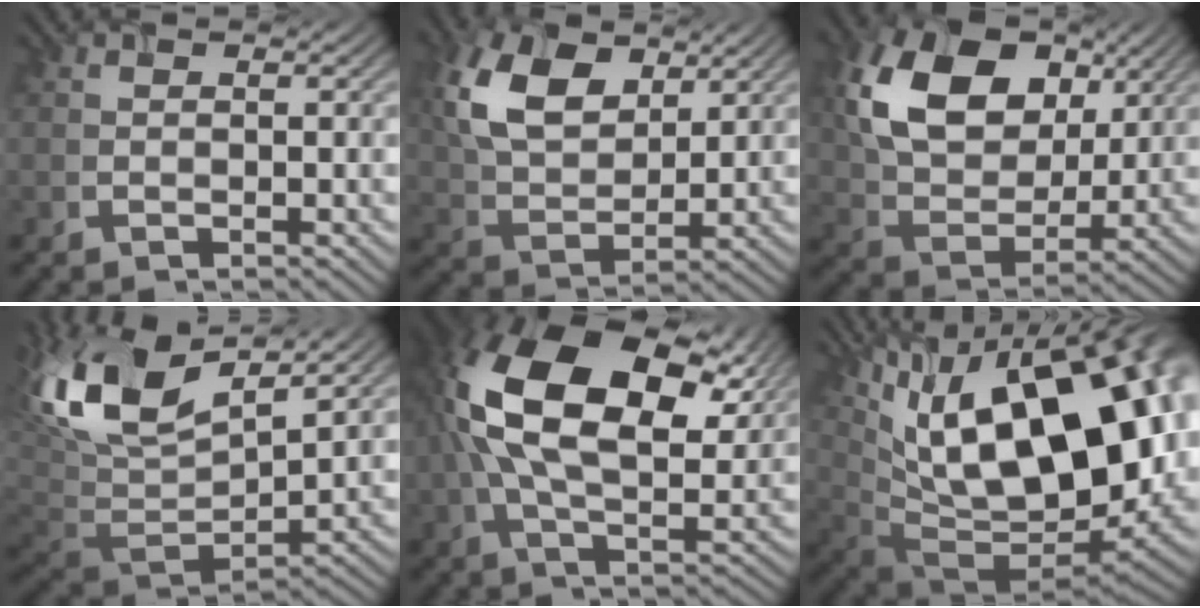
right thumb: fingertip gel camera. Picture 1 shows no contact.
{"total": 10.5, "force": [4.3, 6.4, 7.1], "torque": [-0.181, 0.017, 0.090]}
{"total": 13.2, "force": [4.6, 9.0, 8.4], "torque": [-0.178, 0.011, 0.084]}
{"total": 14.7, "force": [6.0, 7.2, 11.4], "torque": [-0.260, 0.027, 0.110]}
{"total": 17.5, "force": [4.1, 9.9, 13.9], "torque": [-0.287, 0.014, 0.075]}
{"total": 21.9, "force": [6.4, 11.2, 17.7], "torque": [-0.290, 0.039, 0.118]}